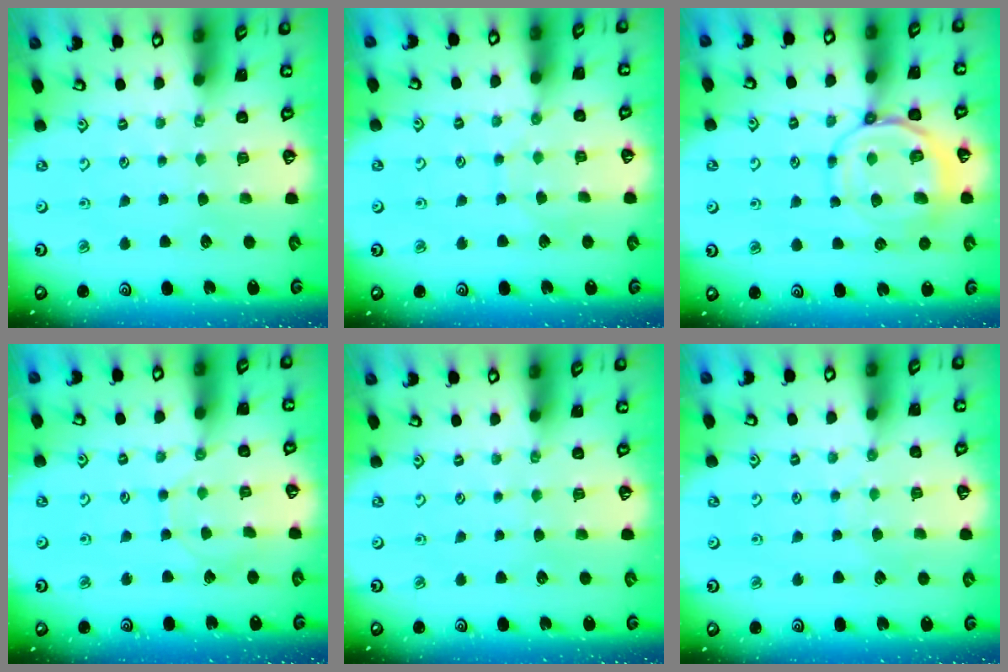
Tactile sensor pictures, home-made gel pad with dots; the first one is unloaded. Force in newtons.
{"total": 3.5, "press": 3.5, "slide": 0.2}
{"total": 11.4, "press": 11.3, "slide": 1.1}
{"total": 5.8, "press": 5.7, "slide": 0.6}
{"total": 0.0}
{"total": 5.9, "press": 5.9, "slide": 0.6}